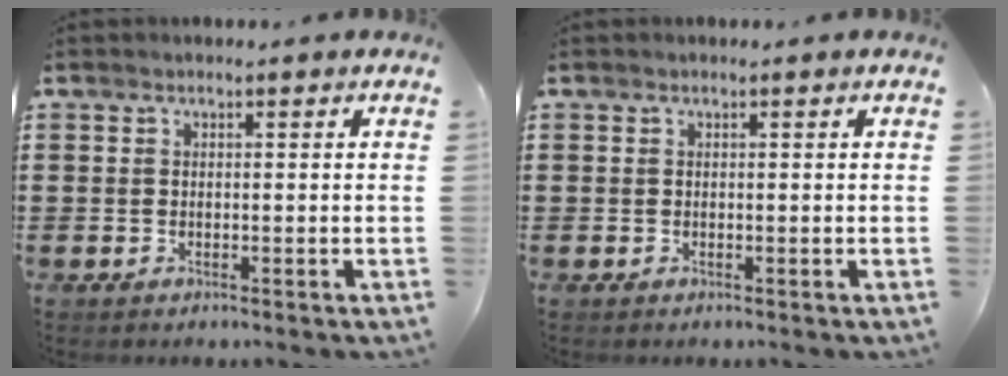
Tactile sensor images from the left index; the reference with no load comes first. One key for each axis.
{"total": 0.0}